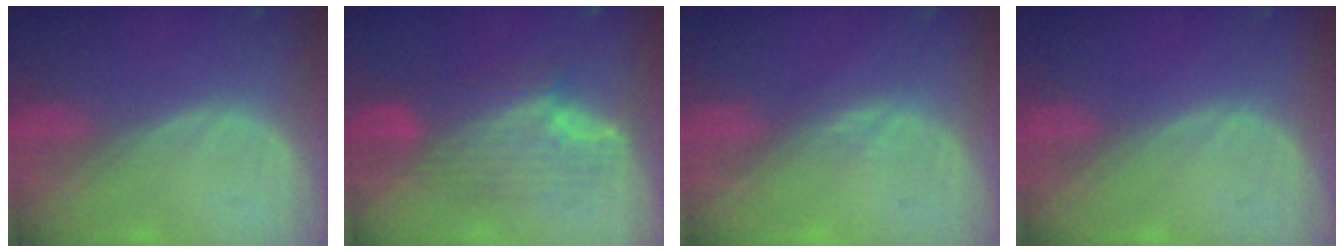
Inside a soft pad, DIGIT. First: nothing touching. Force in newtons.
{"total": 7.8, "press": 7.8, "slide": 0.2}
{"total": 0.9, "press": 0.9, "slide": 0.4}
{"total": 0.0}